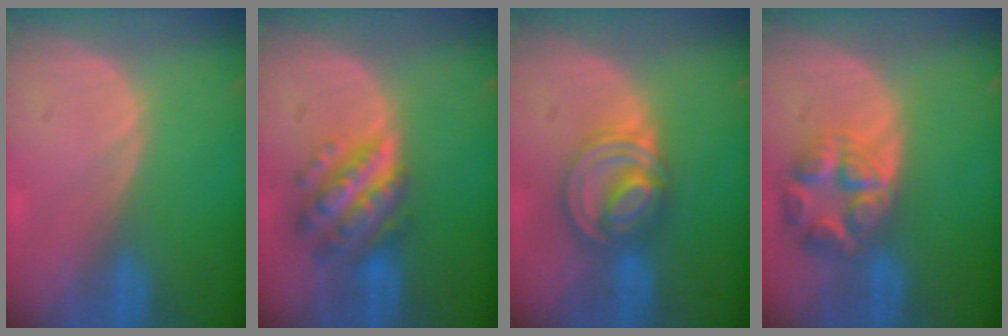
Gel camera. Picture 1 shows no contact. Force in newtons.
{"total": 7.7, "press": 7.7, "slide": 0.5}
{"total": 8.1, "press": 6.9, "slide": 4.2}
{"total": 7.6, "press": 6.7, "slide": 3.6}